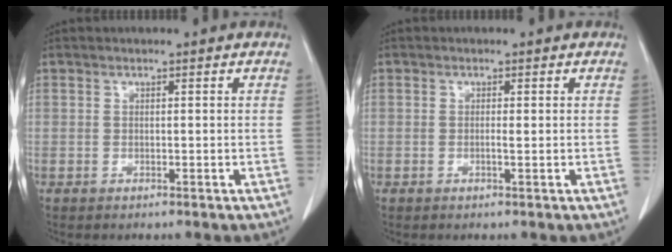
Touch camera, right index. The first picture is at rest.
{"total": 0.8, "force": [-0.1, 0.0, 0.8], "torque": [-0.017, -0.002, -0.001]}